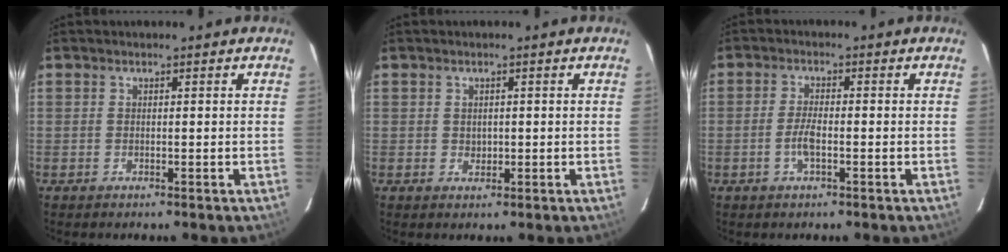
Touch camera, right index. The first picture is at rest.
{"total": 1.3, "force": [0.1, 1.2, 0.6], "torque": [-0.007, 0.002, 0.004]}
{"total": 3.4, "force": [-1.2, 0.9, 3.1], "torque": [-0.067, 0.000, -0.025]}